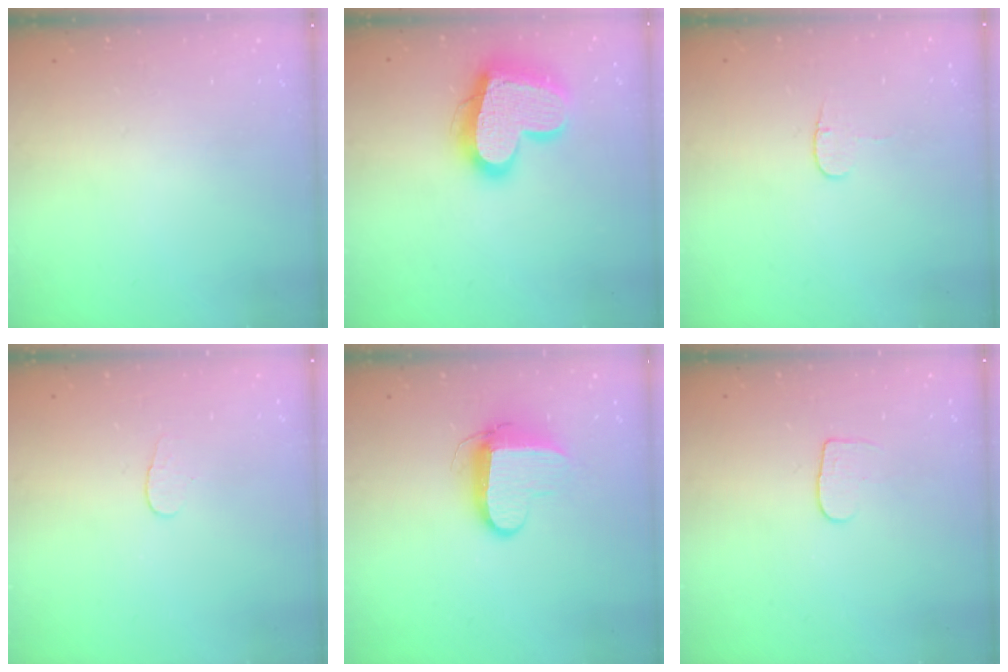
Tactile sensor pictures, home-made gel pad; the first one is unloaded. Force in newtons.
{"total": 19.6, "press": 19.6, "slide": 1.5}
{"total": 3.7, "press": 3.7, "slide": 0.4}
{"total": 3.9, "press": 3.9, "slide": 0.4}
{"total": 8.9, "press": 8.9, "slide": 0.9}
{"total": 4.3, "press": 4.3, "slide": 0.5}